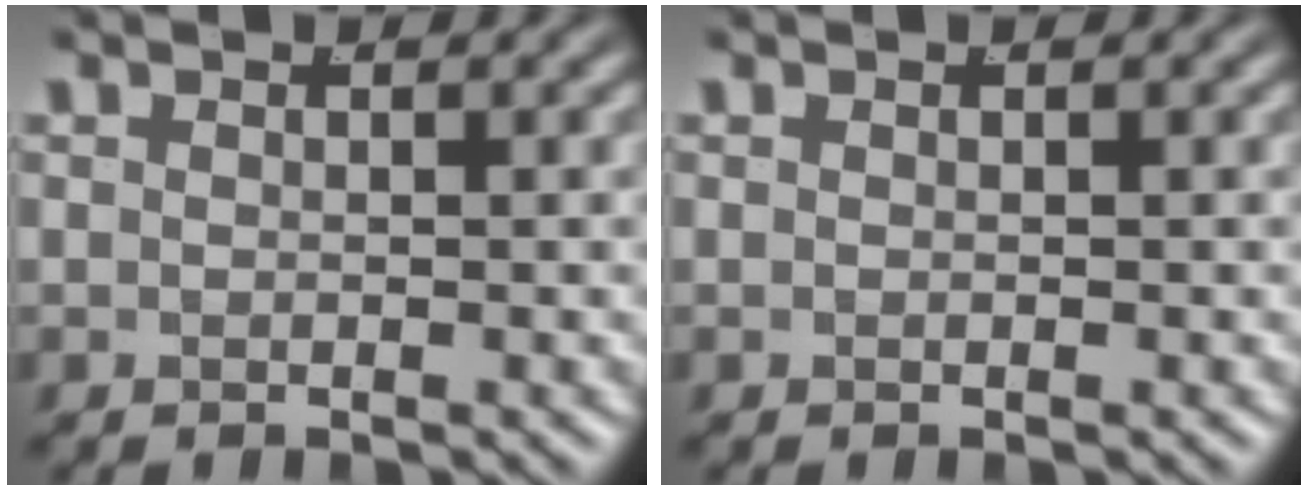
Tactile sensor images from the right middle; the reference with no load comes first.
{"total": 0.0}